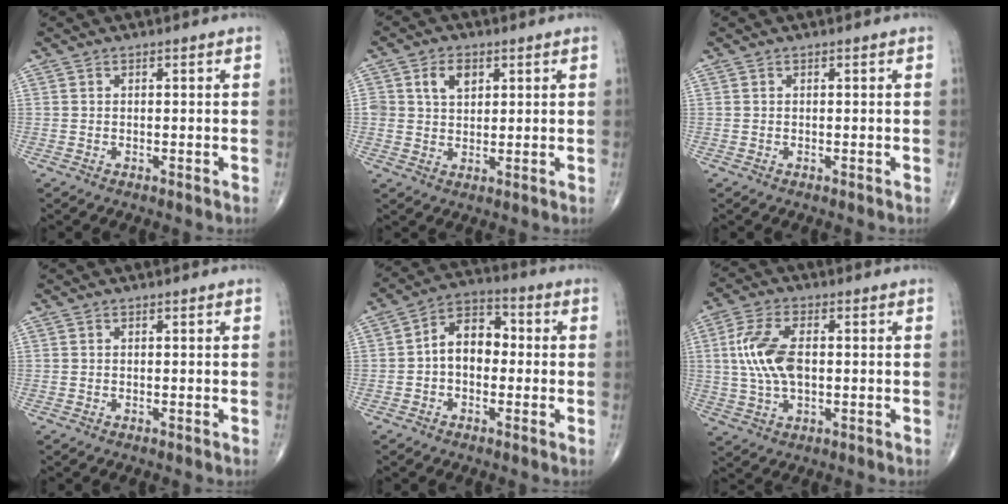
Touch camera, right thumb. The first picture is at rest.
{"total": 5.1, "force": [2.0, 3.6, 3.1], "torque": [-0.033, -0.007, 0.035]}
{"total": 0.0}
{"total": 0.0}
{"total": 8.8, "force": [-0.4, 6.0, 6.4], "torque": [-0.081, 0.032, -0.020]}
{"total": 10.3, "force": [0.7, 5.3, 8.8], "torque": [-0.190, 0.006, 0.015]}